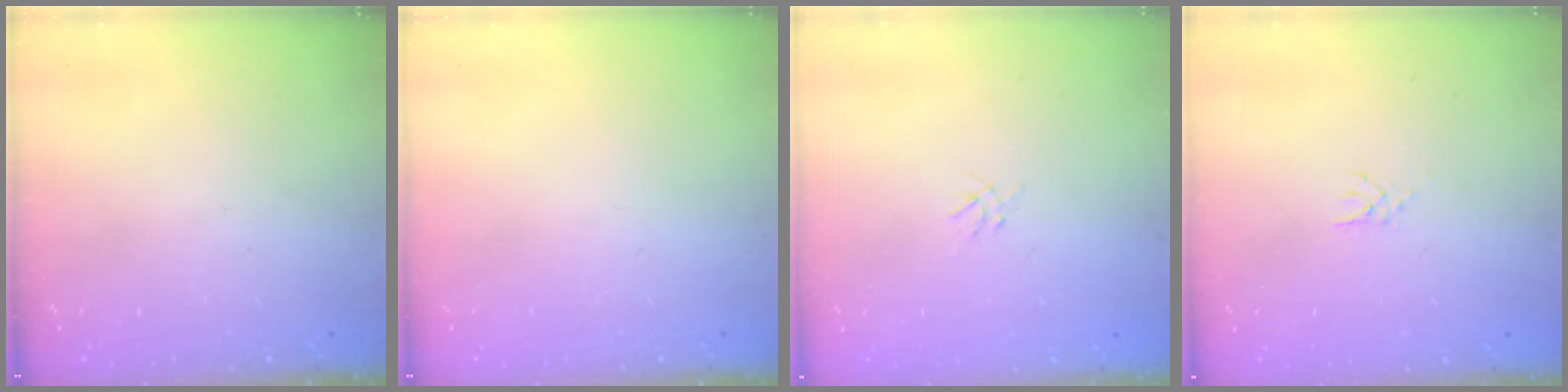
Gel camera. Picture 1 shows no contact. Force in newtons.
{"total": 0.0}
{"total": 1.2, "press": 1.1, "slide": 0.5}
{"total": 2.1, "press": 2.1, "slide": 0.3}